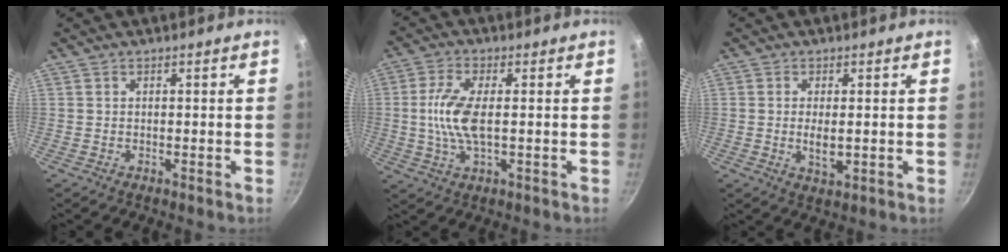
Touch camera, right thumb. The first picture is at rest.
{"total": 8.3, "force": [0.1, 3.2, 7.6], "torque": [-0.169, 0.004, -0.002]}
{"total": 3.9, "force": [-0.1, 1.6, 3.5], "torque": [-0.069, -0.008, -0.001]}